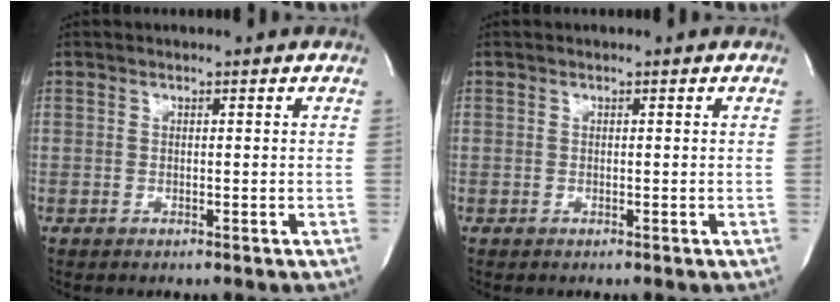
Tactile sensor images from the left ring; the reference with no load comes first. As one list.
[{"total": 0.0}]